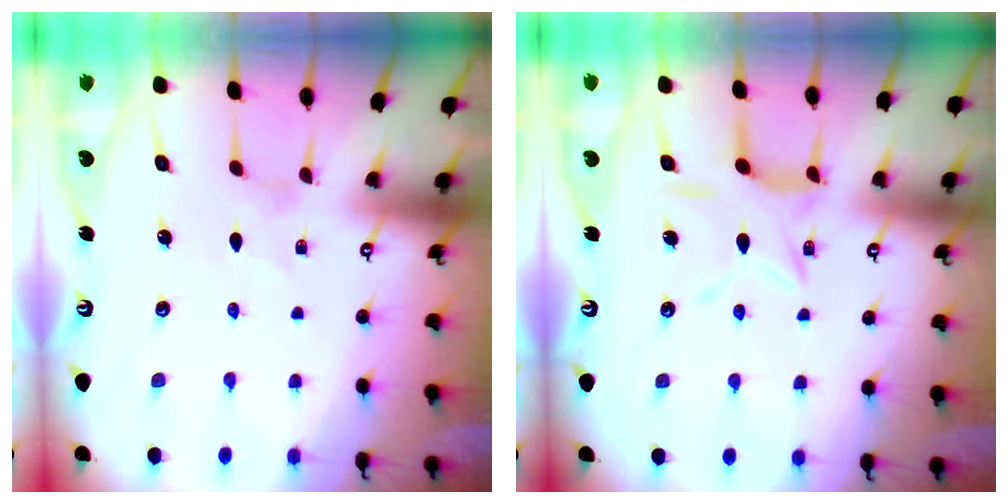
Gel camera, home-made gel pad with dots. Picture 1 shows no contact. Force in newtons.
{"total": 9.9, "press": 9.9, "slide": 0.9}